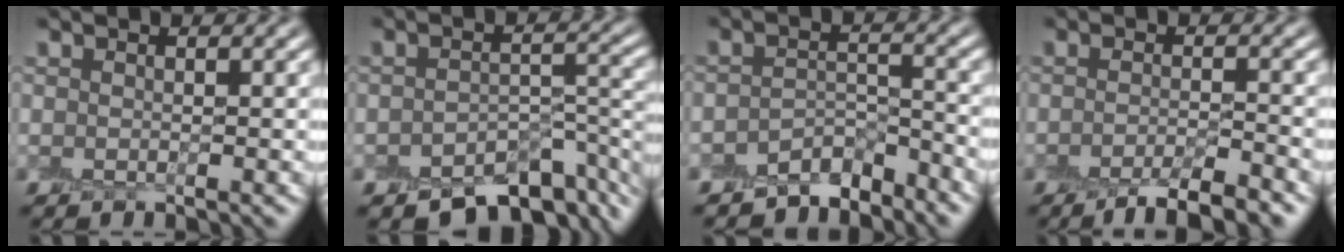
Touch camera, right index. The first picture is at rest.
{"total": 6.9, "force": [-4.6, 3.2, 4.1], "torque": [-0.046, -0.012, -0.069]}
{"total": 3.6, "force": [-3.3, 1.0, 1.2], "torque": [-0.015, 0.007, -0.066]}
{"total": 4.5, "force": [-3.1, 0.9, 3.2], "torque": [-0.043, -0.002, -0.055]}